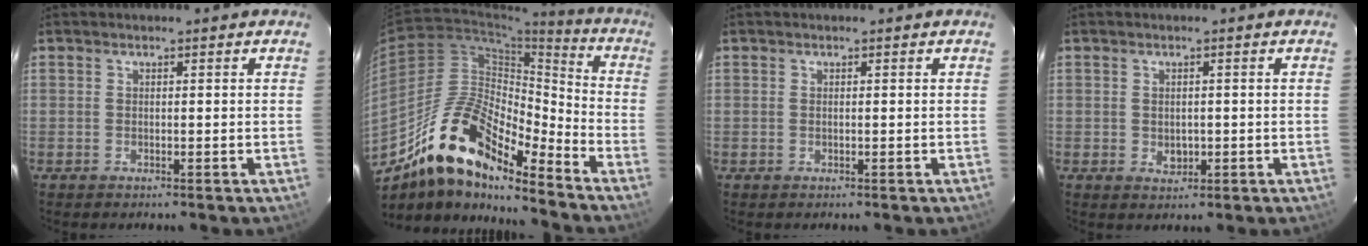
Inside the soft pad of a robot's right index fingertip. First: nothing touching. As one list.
[{"total": 18.2, "force": [-14.0, 5.4, 10.3], "torque": [-0.174, 0.006, -0.267]}, {"total": 0.0}, {"total": 2.3, "force": [-0.3, 2.0, 1.2], "torque": [-0.019, -0.001, -0.001]}]